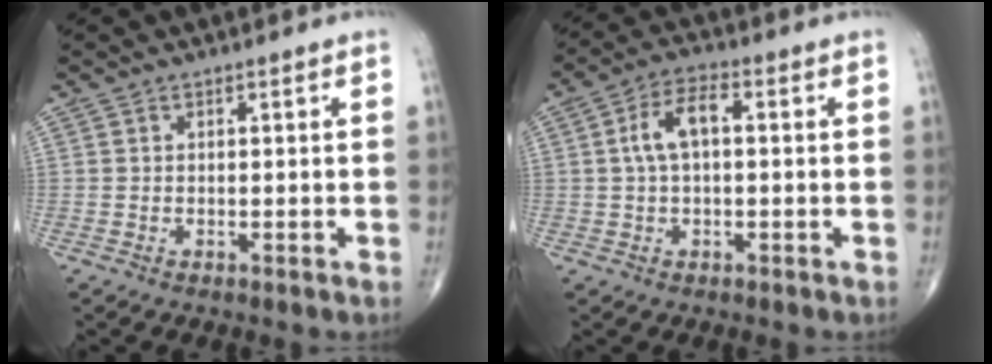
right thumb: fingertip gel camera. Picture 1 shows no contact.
{"total": 6.7, "force": [0.7, 3.3, 5.8], "torque": [-0.116, 0.022, 0.007]}